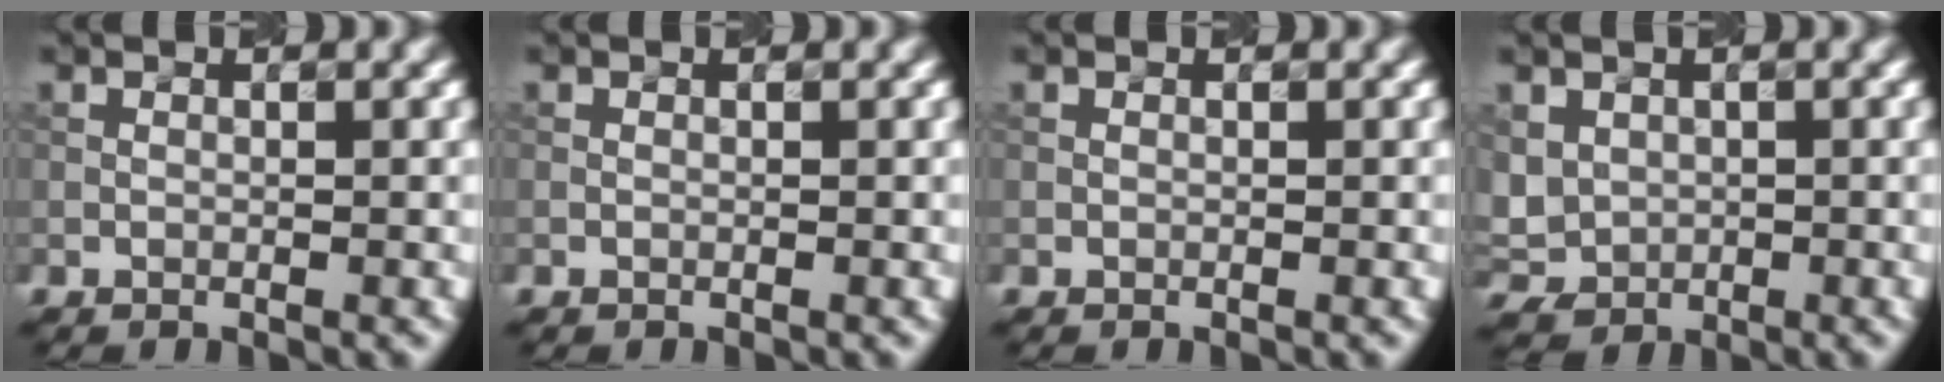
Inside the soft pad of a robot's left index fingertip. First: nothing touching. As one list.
[{"total": 0.0}, {"total": 0.0}, {"total": 3.1, "force": [0.7, 2.8, 1.1], "torque": [-0.035, 0.001, 0.019]}]